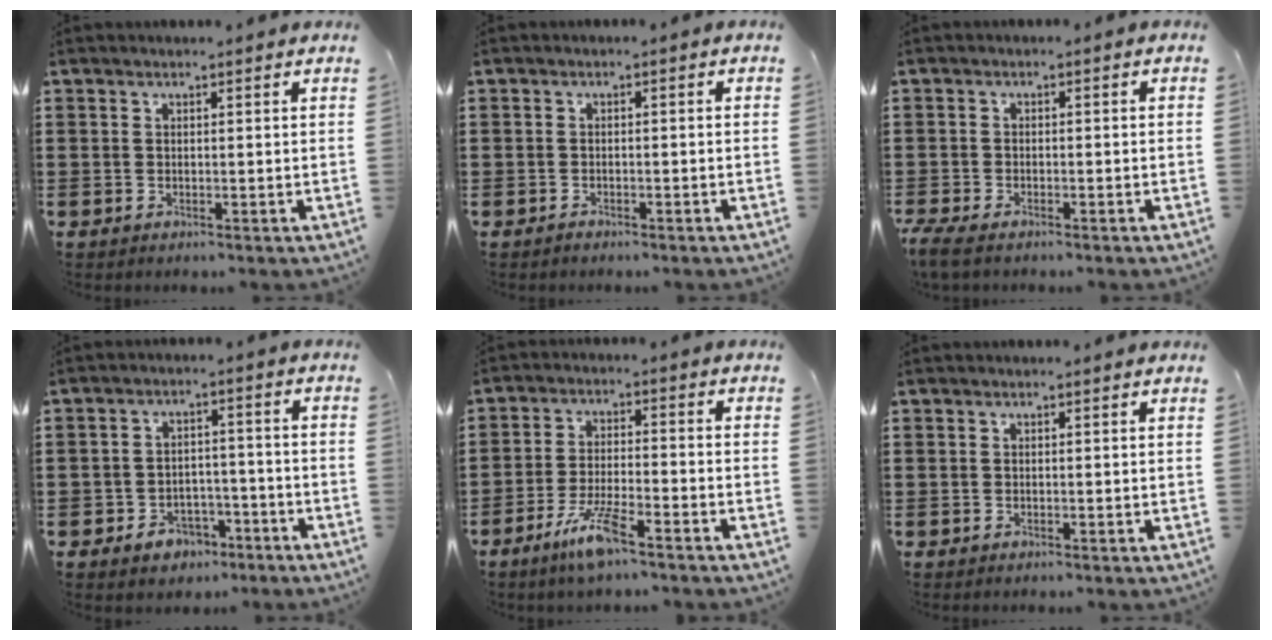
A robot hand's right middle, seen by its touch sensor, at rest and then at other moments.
{"total": 0.7, "force": [-0.6, 0.3, 0.0], "torque": [0.000, 0.002, -0.014]}
{"total": 1.7, "force": [-1.4, 0.4, 1.0], "torque": [-0.033, -0.003, -0.031]}
{"total": 3.8, "force": [-2.9, 2.2, 0.8], "torque": [-0.019, 0.010, -0.060]}
{"total": 6.7, "force": [-4.2, 0.9, 5.1], "torque": [-0.113, -0.010, -0.080]}
{"total": 0.0}